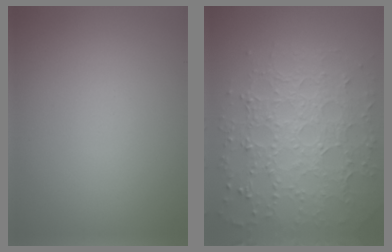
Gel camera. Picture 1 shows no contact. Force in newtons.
{"total": 8.1, "press": 5.7, "slide": 5.8}